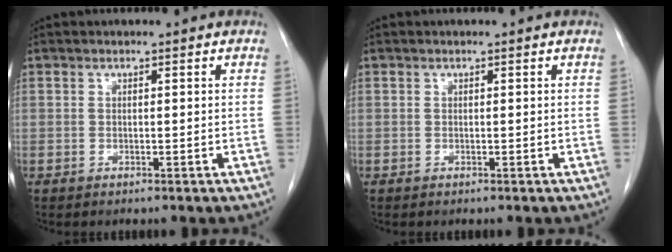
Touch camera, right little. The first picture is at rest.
{"total": 0.0}